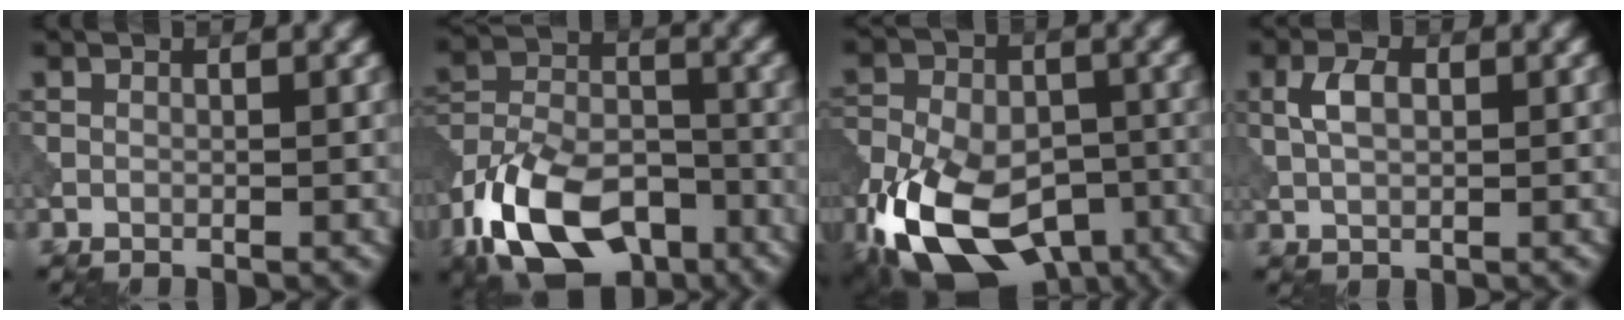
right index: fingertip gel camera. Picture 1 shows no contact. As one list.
[{"total": 12.9, "force": [-7.7, 6.9, 7.8], "torque": [-0.159, -0.010, -0.142]}, {"total": 16.0, "force": [-8.2, 9.3, 10.2], "torque": [-0.192, -0.035, -0.138]}, {"total": 2.7, "force": [0.5, 1.5, 2.2], "torque": [-0.049, 0.004, 0.010]}]